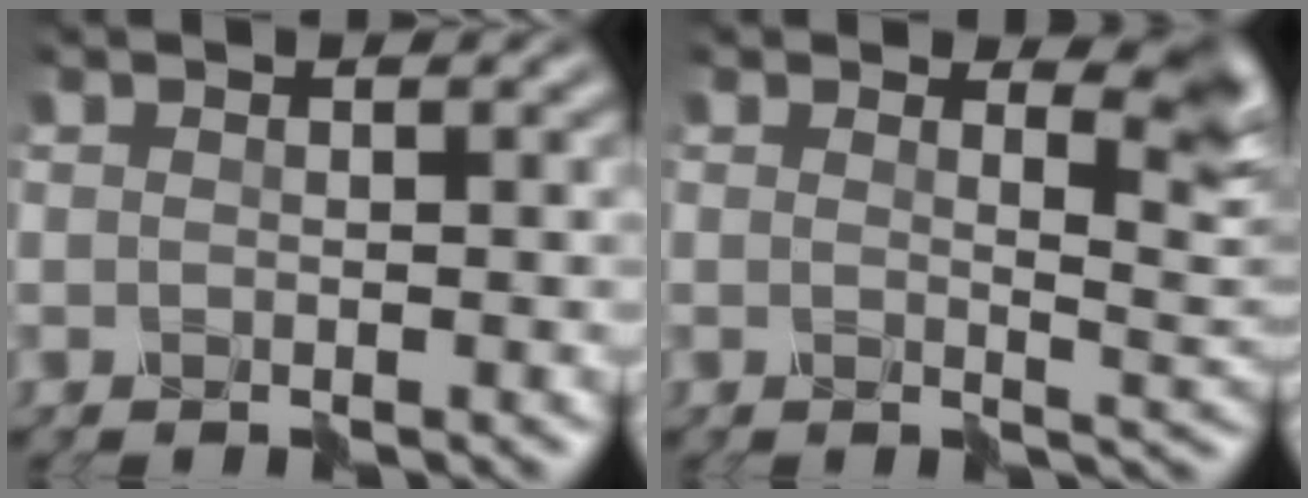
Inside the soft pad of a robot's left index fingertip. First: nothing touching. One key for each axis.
{"total": 4.7, "fx": 2.4, "fy": 2.0, "fz": 3.5, "tx": -0.046, "ty": -0.001, "tz": 0.035}